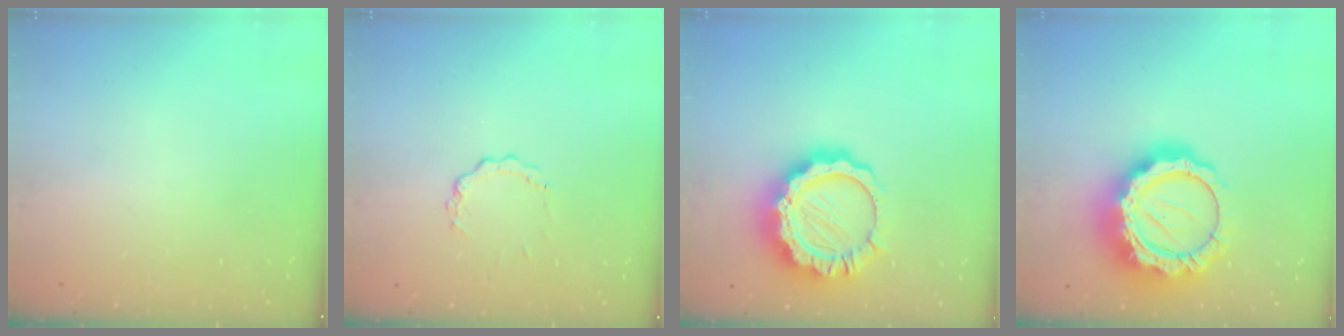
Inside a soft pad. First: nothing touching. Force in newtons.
{"total": 3.6, "press": 3.5, "slide": 0.3}
{"total": 14.8, "press": 14.7, "slide": 1.2}
{"total": 22.5, "press": 22.4, "slide": 1.9}